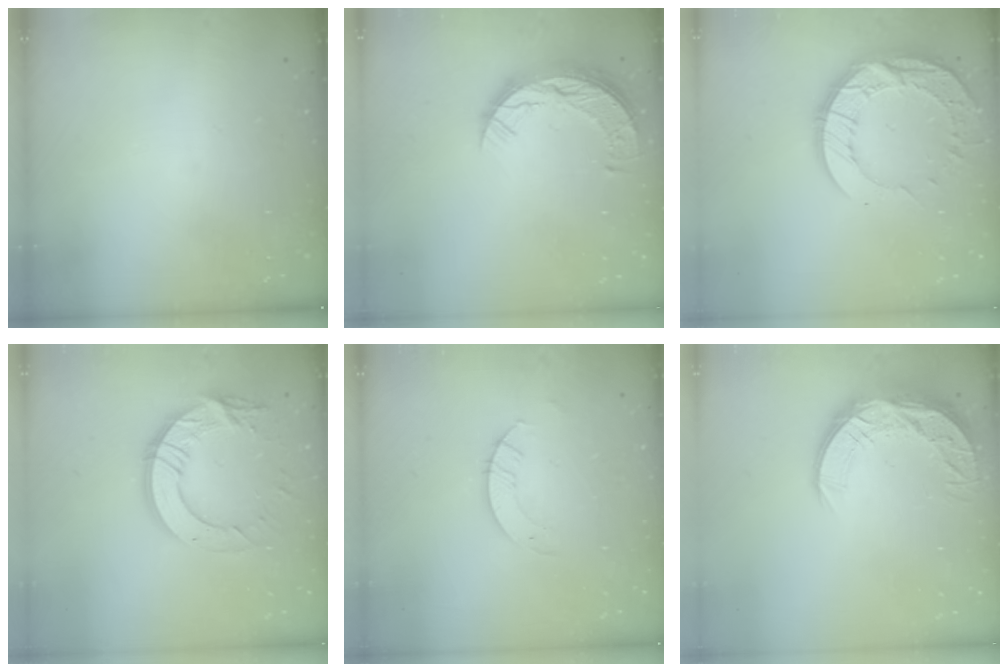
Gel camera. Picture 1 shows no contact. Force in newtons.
{"total": 10.7, "press": 10.7, "slide": 0.8}
{"total": 14.6, "press": 14.6, "slide": 1.2}
{"total": 15.4, "press": 15.3, "slide": 1.3}
{"total": 3.2, "press": 3.2, "slide": 0.2}
{"total": 12.6, "press": 12.6, "slide": 0.7}